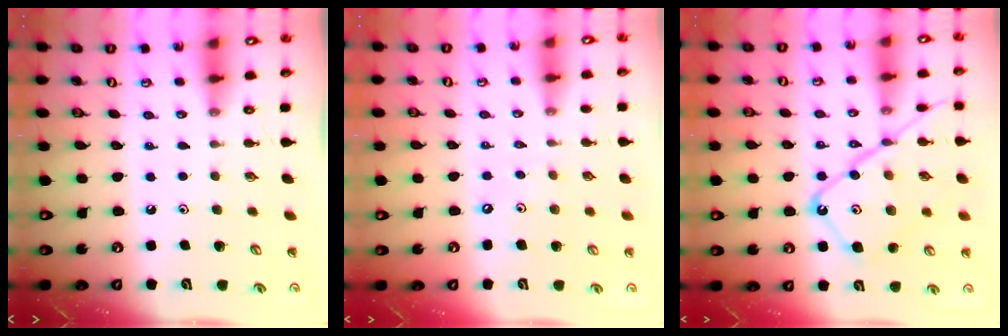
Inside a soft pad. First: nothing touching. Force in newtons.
{"total": 3.7, "press": 3.7, "slide": 0.6}
{"total": 18.0, "press": 17.9, "slide": 1.9}